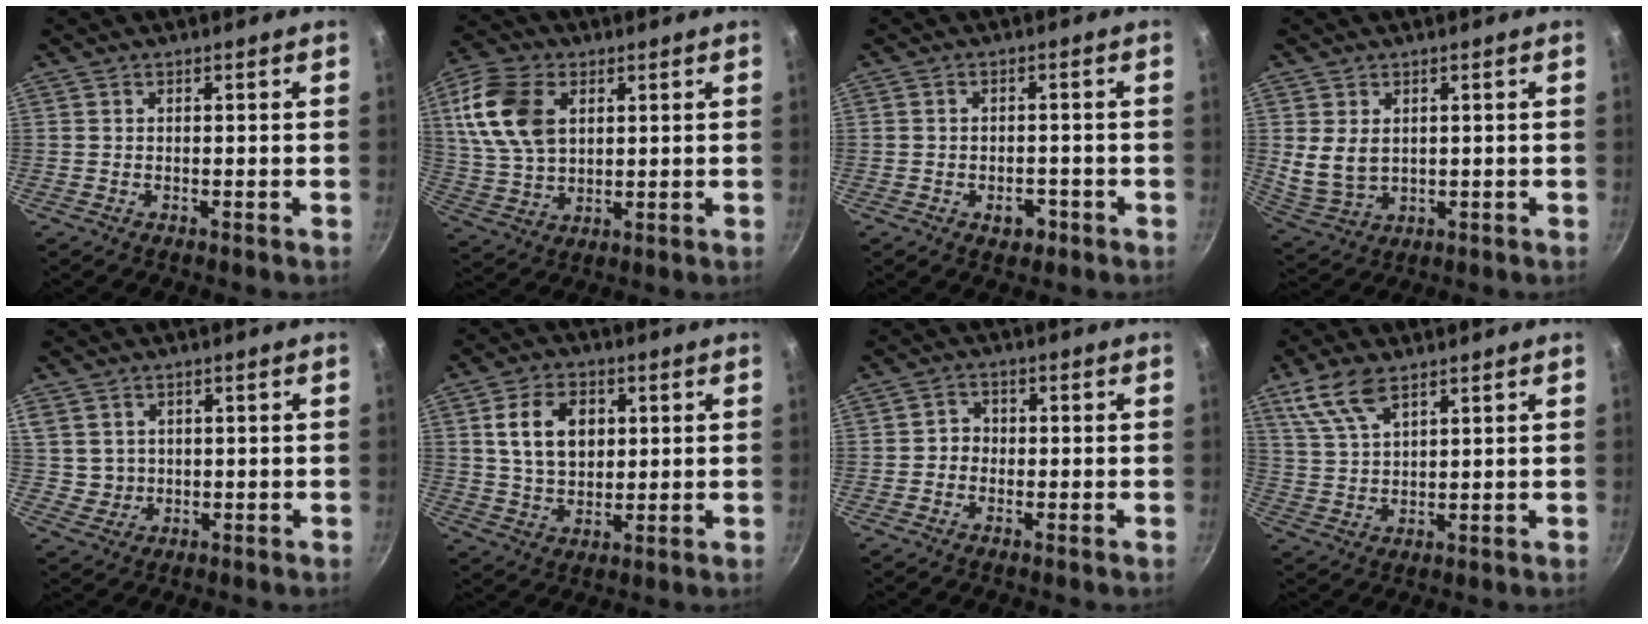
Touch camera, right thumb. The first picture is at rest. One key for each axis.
{"total": 13.8, "fx": 4.0, "fy": 9.1, "fz": 9.5, "tx": -0.172, "ty": -0.006, "tz": 0.079}
{"total": 3.4, "fx": -1.7, "fy": 2.3, "fz": 2.0, "tx": -0.016, "ty": 0.017, "tz": -0.017}
{"total": 6.7, "fx": 1.3, "fy": 4.7, "fz": 4.5, "tx": -0.079, "ty": -0.016, "tz": 0.041}
{"total": 3.6, "fx": 1.1, "fy": 3.2, "fz": 1.0, "tx": 0.001, "ty": 0.003, "tz": 0.027}
{"total": 10.7, "fx": 2.8, "fy": 7.5, "fz": 7.2, "tx": -0.104, "ty": -0.006, "tz": 0.051}
{"total": 2.5, "fx": -0.5, "fy": 2.3, "fz": 0.8, "tx": 0.003, "ty": 0.009, "tz": -0.012}
{"total": 8.4, "fx": 5.3, "fy": 3.5, "fz": 5.5, "tx": -0.110, "ty": -0.014, "tz": 0.115}